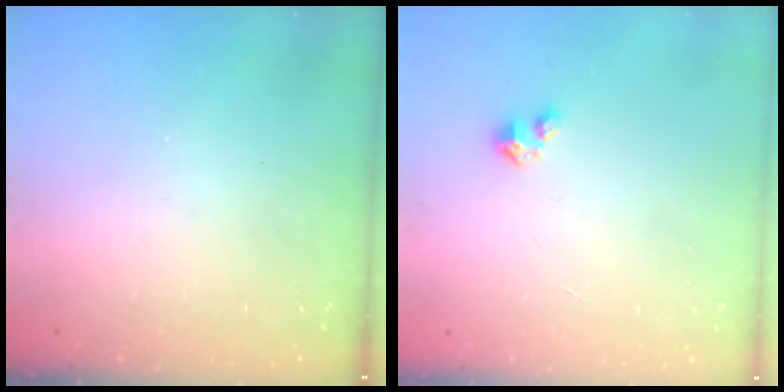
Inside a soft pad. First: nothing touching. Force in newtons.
{"total": 1.6, "press": 1.6, "slide": 0.2}